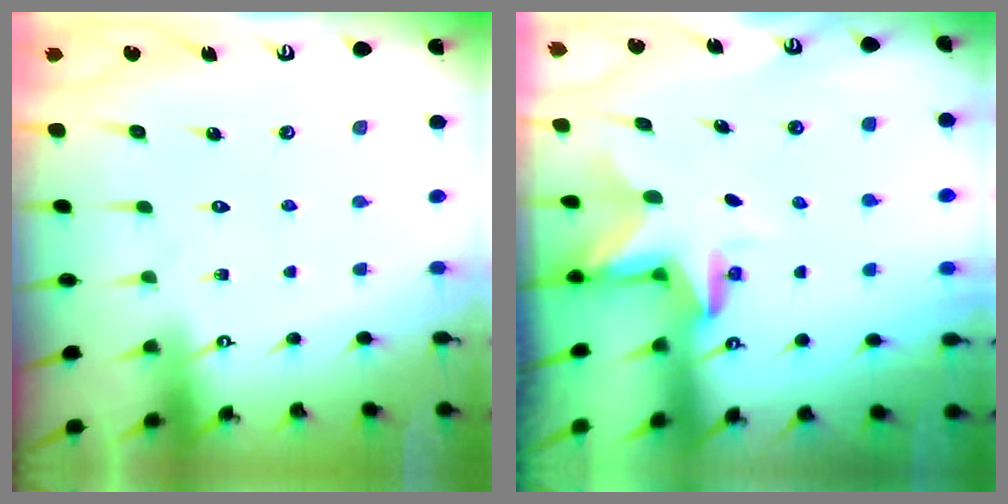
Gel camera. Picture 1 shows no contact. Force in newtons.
{"total": 2.8, "press": 2.8, "slide": 0.2}